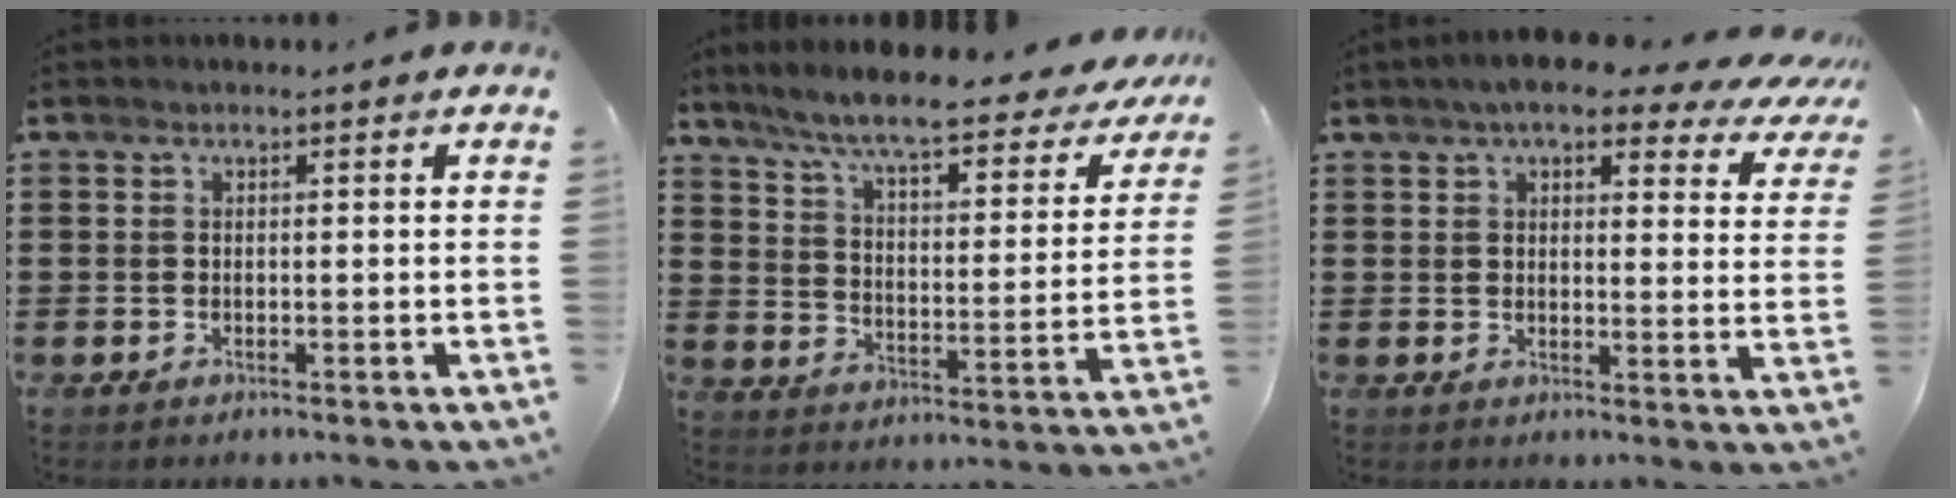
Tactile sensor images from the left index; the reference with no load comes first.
{"total": 7.5, "force": [6.4, 0.1, 3.9], "torque": [-0.101, -0.040, 0.103]}
{"total": 6.7, "force": [5.5, 1.4, 3.7], "torque": [-0.080, -0.012, 0.096]}